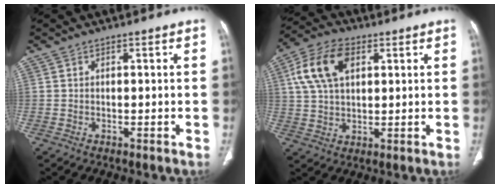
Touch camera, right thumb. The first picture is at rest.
{"total": 11.6, "force": [3.8, 6.9, 8.6], "torque": [-0.166, 0.010, 0.069]}